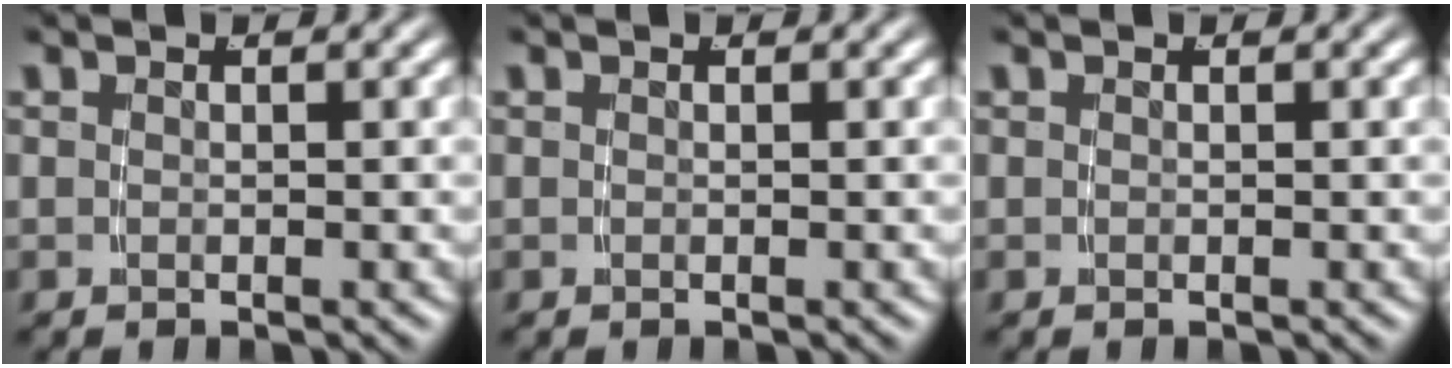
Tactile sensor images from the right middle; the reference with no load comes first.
{"total": 0.0}
{"total": 0.0}